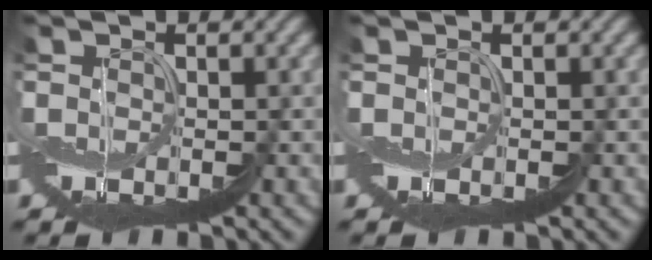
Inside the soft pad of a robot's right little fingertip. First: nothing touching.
{"total": 0.0}